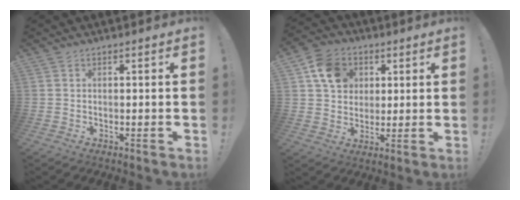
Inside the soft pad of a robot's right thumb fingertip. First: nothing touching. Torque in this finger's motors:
{"motor_torque": [1.00, 1.02, 0.04, 0.14, 0.01]}